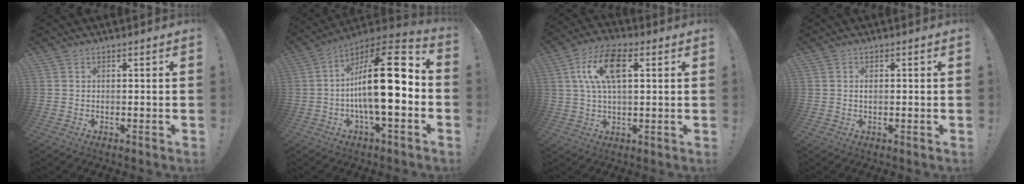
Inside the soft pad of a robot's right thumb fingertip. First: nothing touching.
{"total": 23.1, "force": [-0.7, 7.9, 21.8], "torque": [-0.340, 0.003, -0.014]}
{"total": 12.6, "force": [3.7, 6.3, 10.3], "torque": [-0.184, 0.004, 0.065]}
{"total": 0.9, "force": [0.0, 0.4, 0.8], "torque": [-0.015, 0.004, -0.002]}